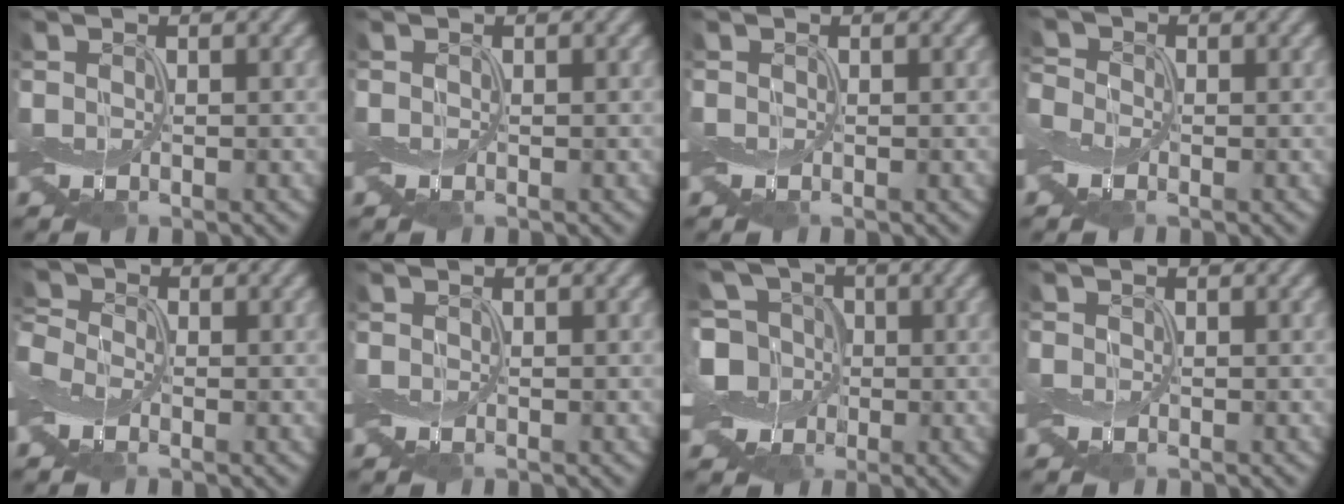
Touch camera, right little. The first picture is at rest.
{"total": 0.0}
{"total": 0.0}
{"total": 1.5, "force": [-1.0, 1.1, 0.0], "torque": [-0.003, 0.005, -0.026]}
{"total": 2.3, "force": [-1.2, 1.8, 1.0], "torque": [-0.028, 0.003, -0.034]}
{"total": 0.0}
{"total": 6.9, "force": [-1.3, 6.0, 3.1], "torque": [-0.068, 0.015, -0.046]}
{"total": 0.5, "force": [-0.1, 0.4, -0.3], "torque": [0.004, 0.002, -0.002]}